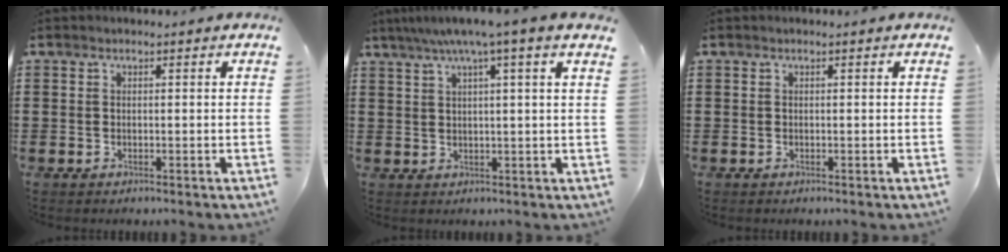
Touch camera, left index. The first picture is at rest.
{"total": 4.9, "force": [3.1, -0.7, 3.8], "torque": [-0.081, -0.004, 0.050]}
{"total": 0.0}